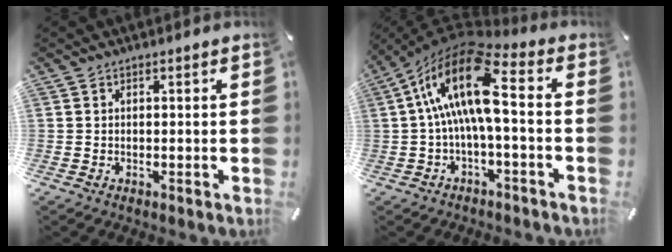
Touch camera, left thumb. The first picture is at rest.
{"total": 19.5, "force": [1.3, 8.1, 17.7], "torque": [-0.343, 0.005, 0.021]}